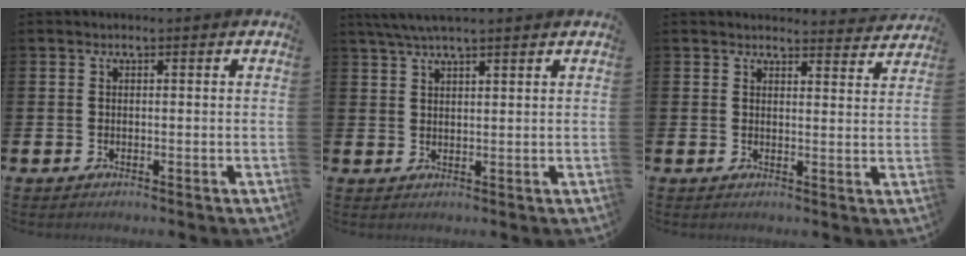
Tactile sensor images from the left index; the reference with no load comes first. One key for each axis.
{"total": 4.2, "fx": 3.6, "fy": 0.5, "fz": 2.2, "tx": -0.047, "ty": -0.004, "tz": 0.065}
{"total": 3.2, "fx": 3.2, "fy": 0.3, "fz": 0.1, "tx": 0.013, "ty": -0.028, "tz": 0.052}